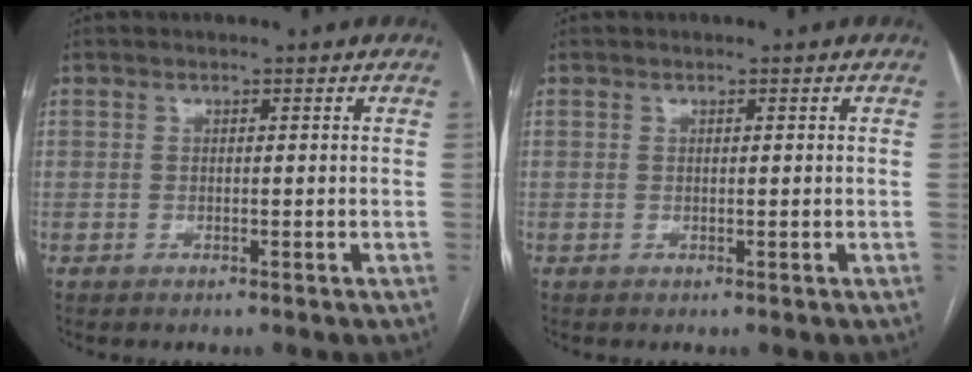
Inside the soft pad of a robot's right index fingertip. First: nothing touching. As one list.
[{"total": 0.0}]